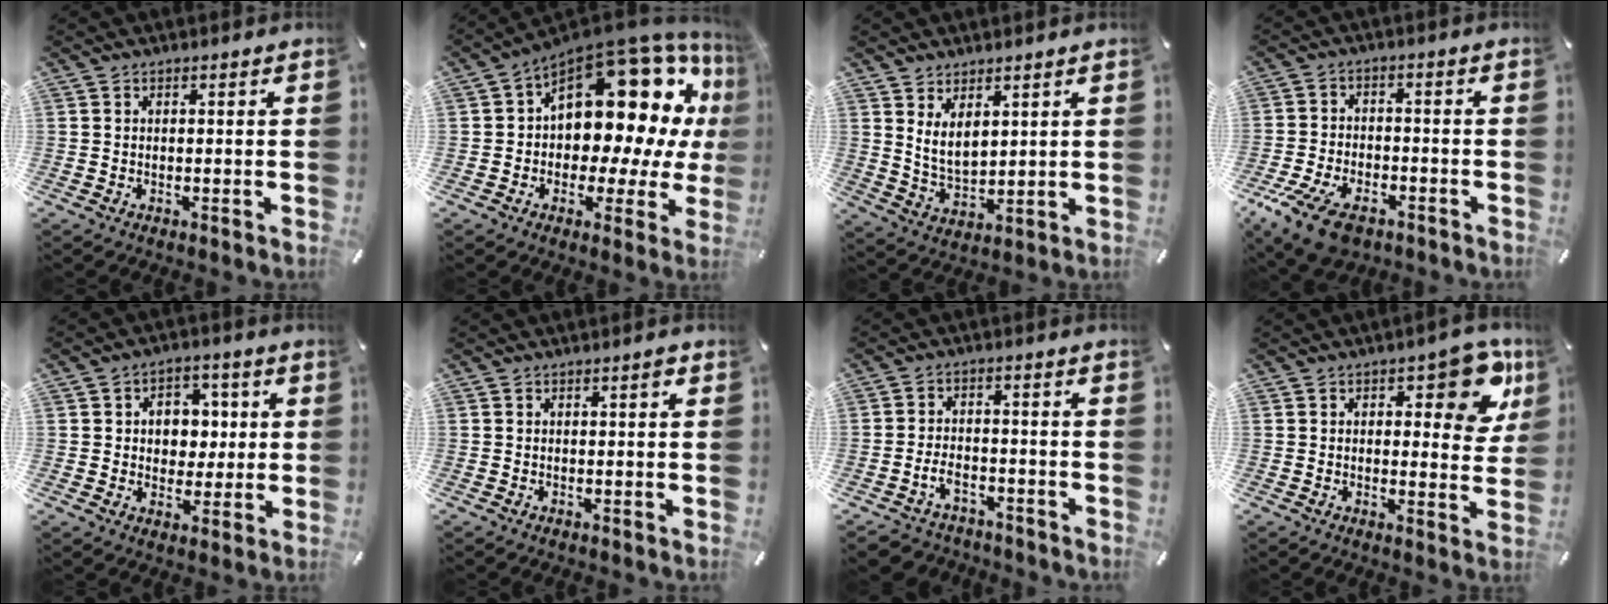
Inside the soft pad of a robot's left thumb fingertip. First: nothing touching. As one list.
[{"total": 20.3, "force": [8.3, 11.8, 14.4], "torque": [-0.193, -0.081, 0.142]}, {"total": 6.1, "force": [3.6, 3.4, 3.5], "torque": [-0.078, -0.017, 0.065]}, {"total": 10.2, "force": [-6.3, 5.5, 5.9], "torque": [-0.125, 0.026, -0.115]}, {"total": 7.9, "force": [1.0, 7.0, 3.5], "torque": [-0.039, 0.000, 0.015]}, {"total": 1.0, "force": [0.3, 0.3, 1.0], "torque": [-0.018, 0.004, 0.003]}, {"total": 5.2, "force": [-3.0, 3.4, 2.5], "torque": [-0.060, 0.011, -0.059]}, {"total": 11.3, "force": [5.3, 5.0, 8.6], "torque": [-0.099, -0.025, 0.085]}]